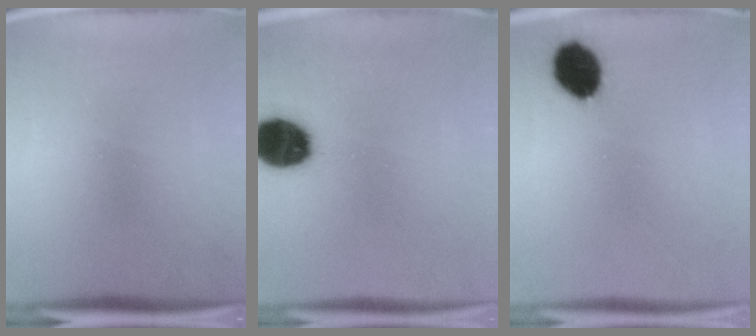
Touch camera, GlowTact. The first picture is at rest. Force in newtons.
{"total": 13.3}
{"total": 8.6}